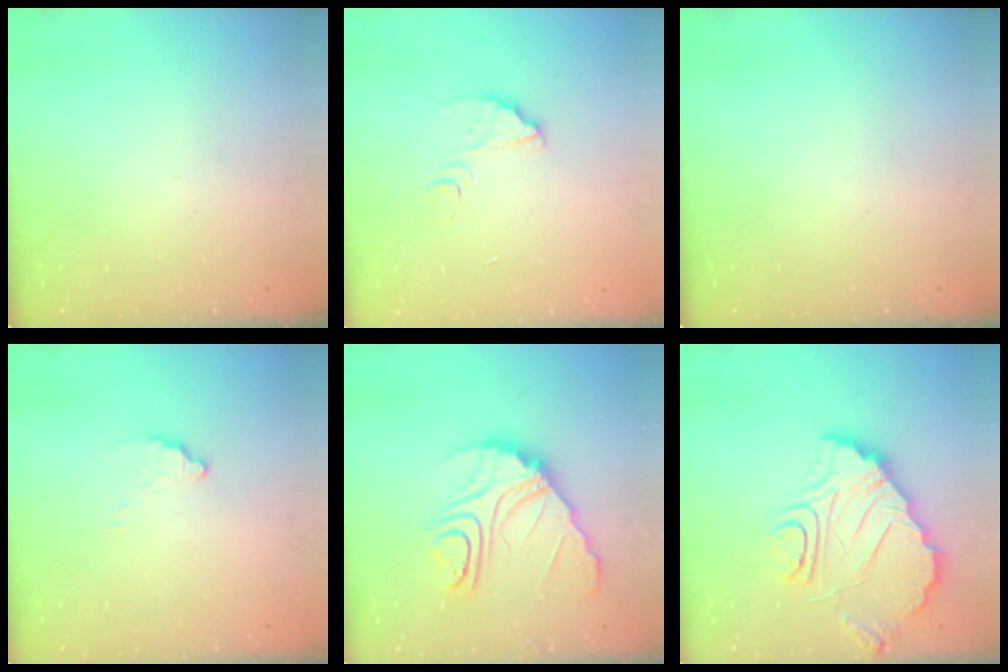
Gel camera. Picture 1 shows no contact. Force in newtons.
{"total": 4.2, "press": 4.2, "slide": 0.3}
{"total": 0.0}
{"total": 2.5, "press": 2.5, "slide": 0.1}
{"total": 13.4, "press": 13.3, "slide": 1.1}
{"total": 15.0, "press": 14.9, "slide": 1.2}